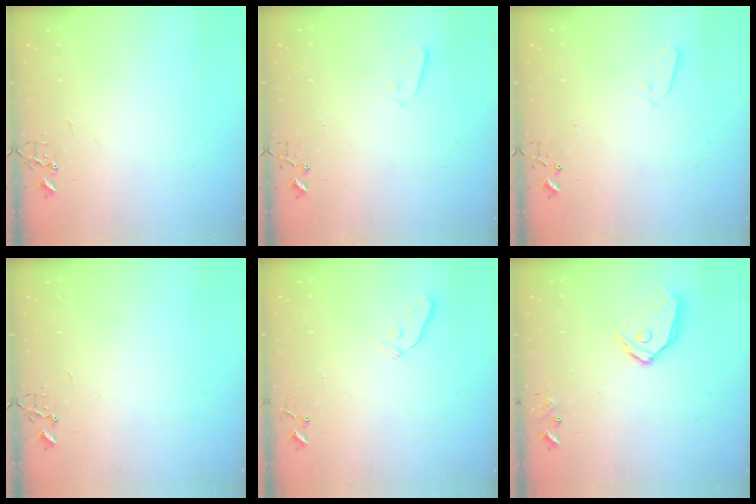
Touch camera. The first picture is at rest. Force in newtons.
{"total": 3.2, "press": 3.2, "slide": 0.1}
{"total": 3.2, "press": 3.2, "slide": 0.1}
{"total": 0.0}
{"total": 3.7, "press": 3.6, "slide": 0.7}
{"total": 12.1, "press": 12.0, "slide": 1.5}